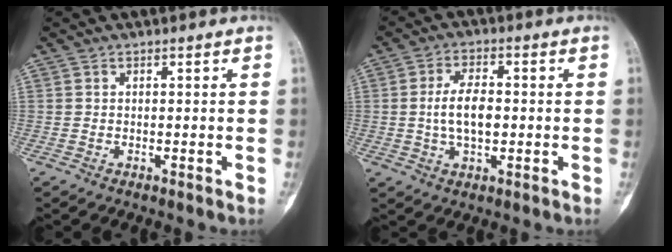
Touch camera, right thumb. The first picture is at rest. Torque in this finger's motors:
{"motor_torque": [1.30, 1.13, 0.55, -0.46, 0.27]}